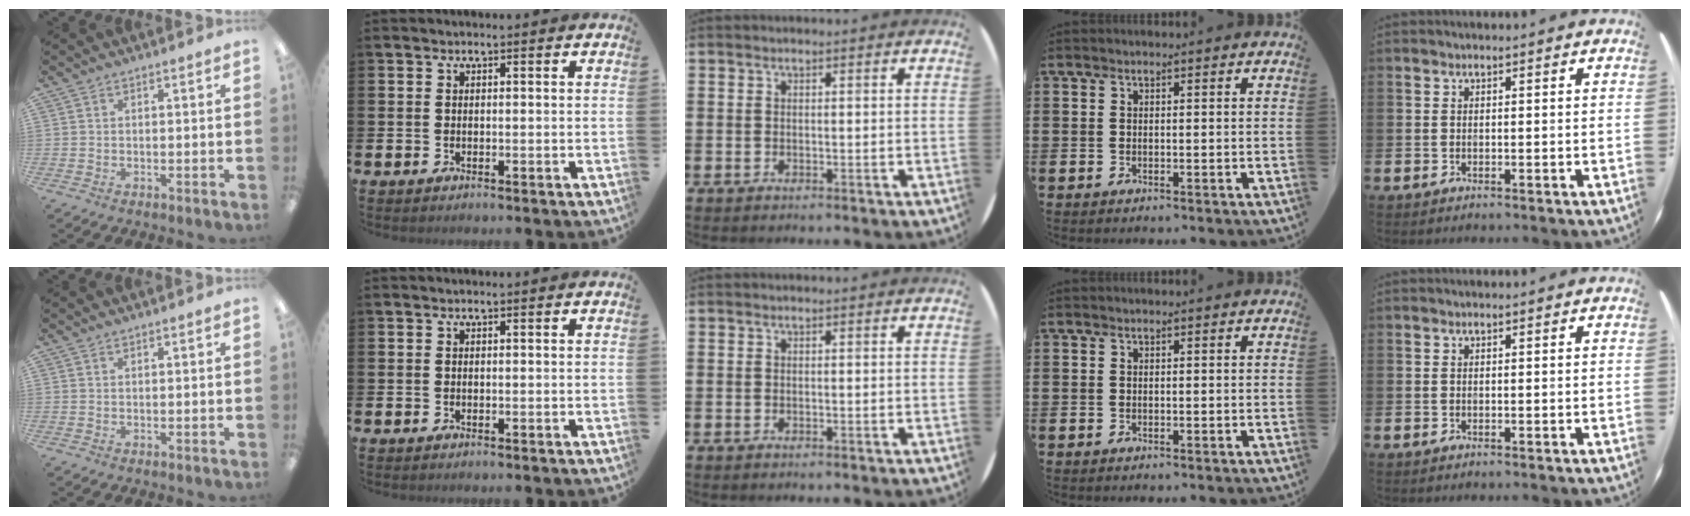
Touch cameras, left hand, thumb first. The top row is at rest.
{"thumb": {"total": 0.6, "force": [0.5, 0.1, 0.3], "torque": [-0.006, 0.001, 0.008]}}